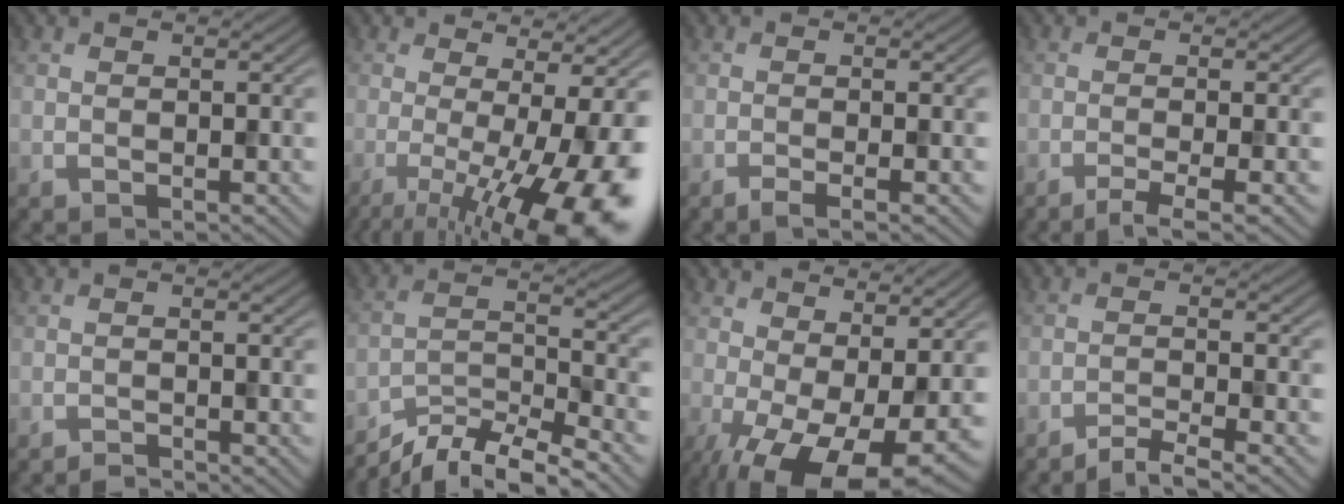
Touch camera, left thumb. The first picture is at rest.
{"total": 15.1, "force": [-4.0, 4.2, 13.9], "torque": [-0.183, -0.013, -0.047]}
{"total": 1.9, "force": [-1.0, 0.2, 1.6], "torque": [-0.022, 0.005, -0.025]}
{"total": 3.1, "force": [-1.8, 0.3, 2.5], "torque": [-0.029, 0.007, -0.043]}
{"total": 0.9, "force": [-0.9, 0.0, 0.2], "torque": [-0.002, 0.002, -0.022]}
{"total": 8.1, "force": [-7.0, 1.6, 3.8], "torque": [-0.072, 0.002, -0.137]}
{"total": 12.6, "force": [-3.0, 5.2, 11.1], "torque": [-0.190, -0.009, -0.037]}
{"total": 3.2, "force": [-2.6, 0.2, 1.8], "torque": [-0.025, 0.005, -0.057]}